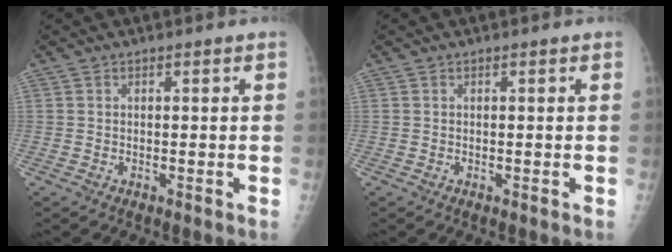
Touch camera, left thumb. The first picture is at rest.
{"total": 0.0}